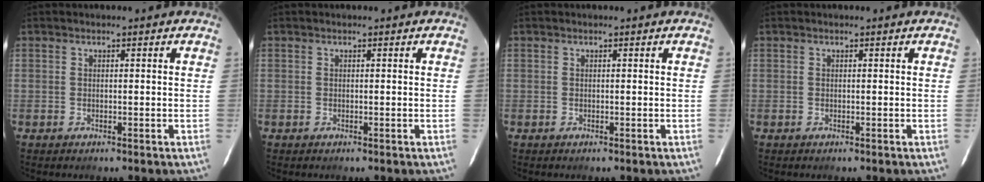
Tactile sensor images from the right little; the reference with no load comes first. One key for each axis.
{"total": 0.0}
{"total": 0.0}
{"total": 0.0}